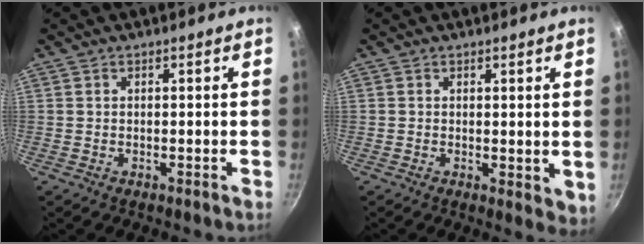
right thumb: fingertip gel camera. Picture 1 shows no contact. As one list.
[{"total": 5.4, "force": [0.3, 2.8, 4.6], "torque": [-0.050, -0.006, 0.009]}]